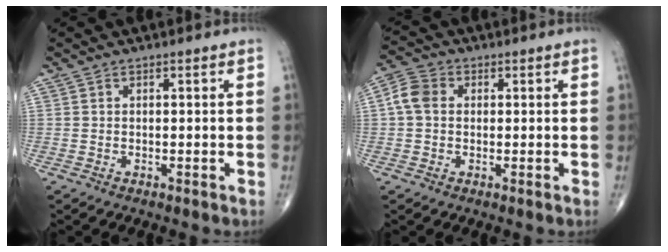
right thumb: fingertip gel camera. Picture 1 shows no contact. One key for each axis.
{"total": 5.0, "fx": 0.5, "fy": 3.9, "fz": 3.1, "tx": -0.064, "ty": 0.016, "tz": 0.003}